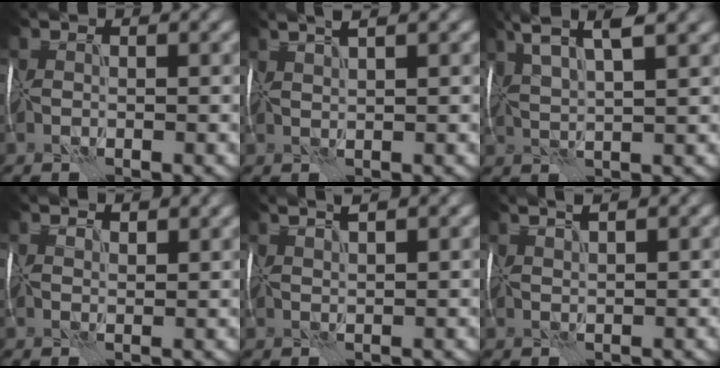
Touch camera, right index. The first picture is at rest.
{"total": 2.6, "force": [2.0, 0.0, 1.6], "torque": [-0.026, 0.014, 0.036]}
{"total": 6.5, "force": [4.3, 0.9, 4.9], "torque": [-0.083, 0.020, 0.074]}
{"total": 2.1, "force": [1.9, 0.6, 0.8], "torque": [-0.017, 0.004, 0.036]}
{"total": 2.7, "force": [2.2, 0.1, 1.6], "torque": [-0.022, 0.015, 0.035]}
{"total": 2.4, "force": [2.0, 0.0, 1.3], "torque": [-0.020, 0.013, 0.035]}